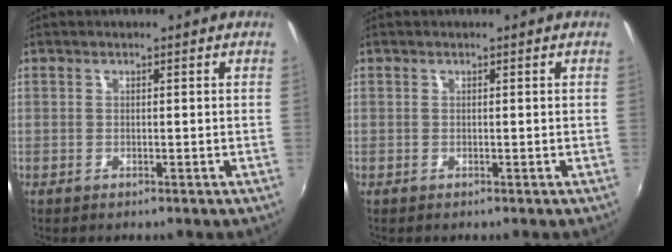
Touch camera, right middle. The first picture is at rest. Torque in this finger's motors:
{"motor_torque": [-0.03, 0.01, 0.00, 0.00]}